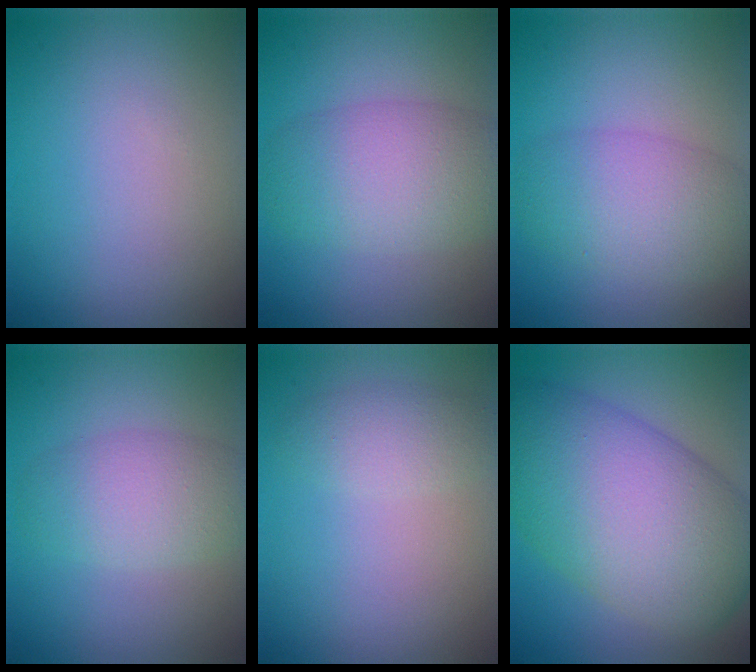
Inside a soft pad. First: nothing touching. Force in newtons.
{"total": 6.3, "press": 6.3, "slide": 0.3}
{"total": 5.4, "press": 5.4, "slide": 0.2}
{"total": 4.0, "press": 4.0, "slide": 0.3}
{"total": 2.1, "press": 2.1, "slide": 0.1}
{"total": 13.1, "press": 13.1, "slide": 0.4}